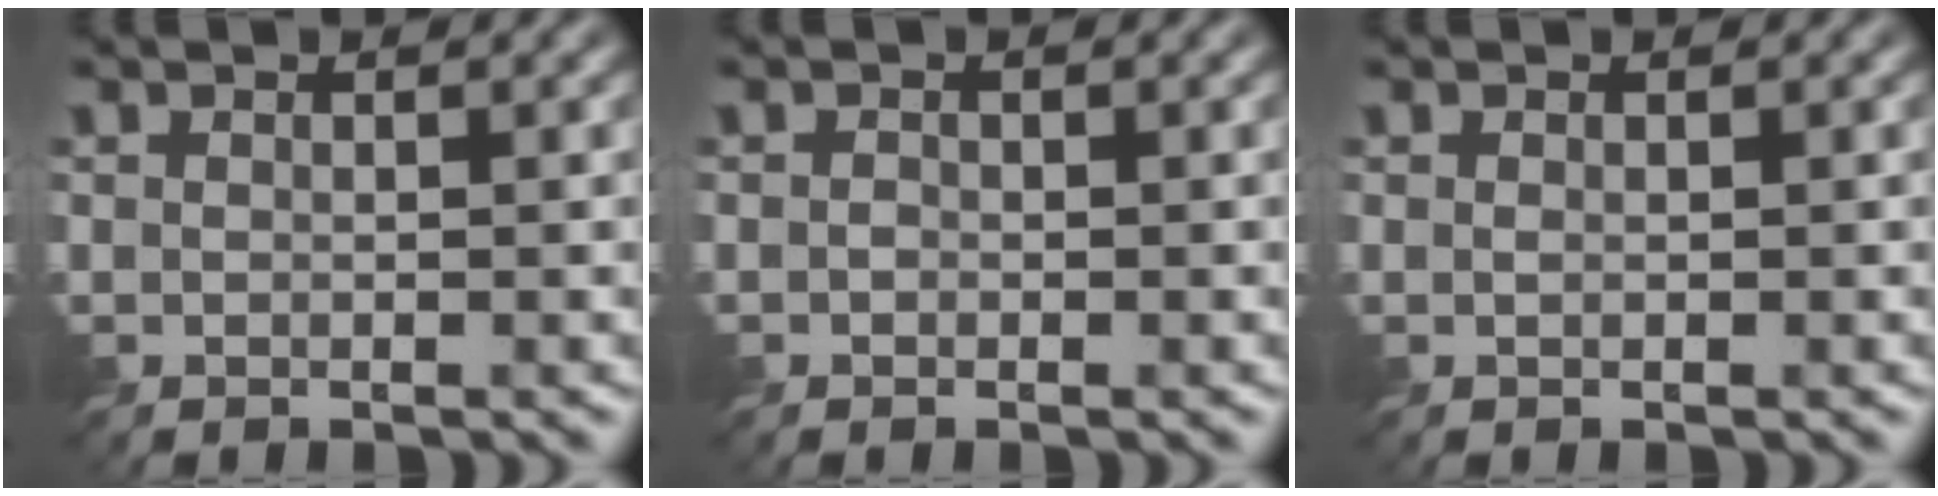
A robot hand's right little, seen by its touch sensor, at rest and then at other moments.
{"total": 0.7, "force": [-0.3, 0.6, 0.2], "torque": [0.000, -0.002, -0.008]}
{"total": 0.0}